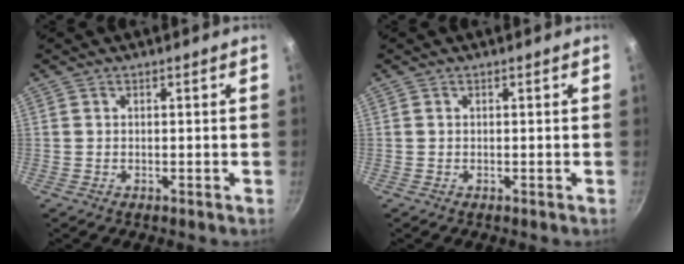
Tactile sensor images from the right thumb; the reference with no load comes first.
{"total": 0.0}